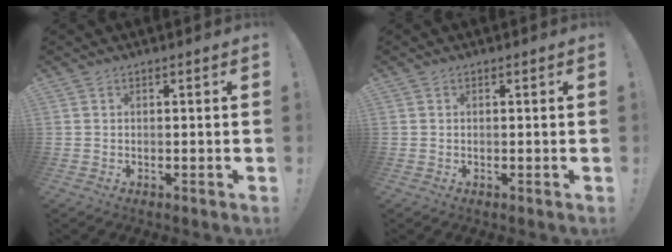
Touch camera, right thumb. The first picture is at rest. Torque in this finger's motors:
{"motor_torque": [0.02, 0.10, 0.03, 0.09, 0.05]}